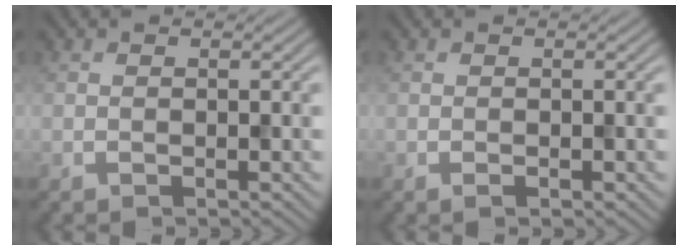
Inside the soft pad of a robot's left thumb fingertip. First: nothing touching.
{"total": 0.6, "force": [-0.3, 0.1, 0.5], "torque": [-0.012, -0.004, -0.005]}